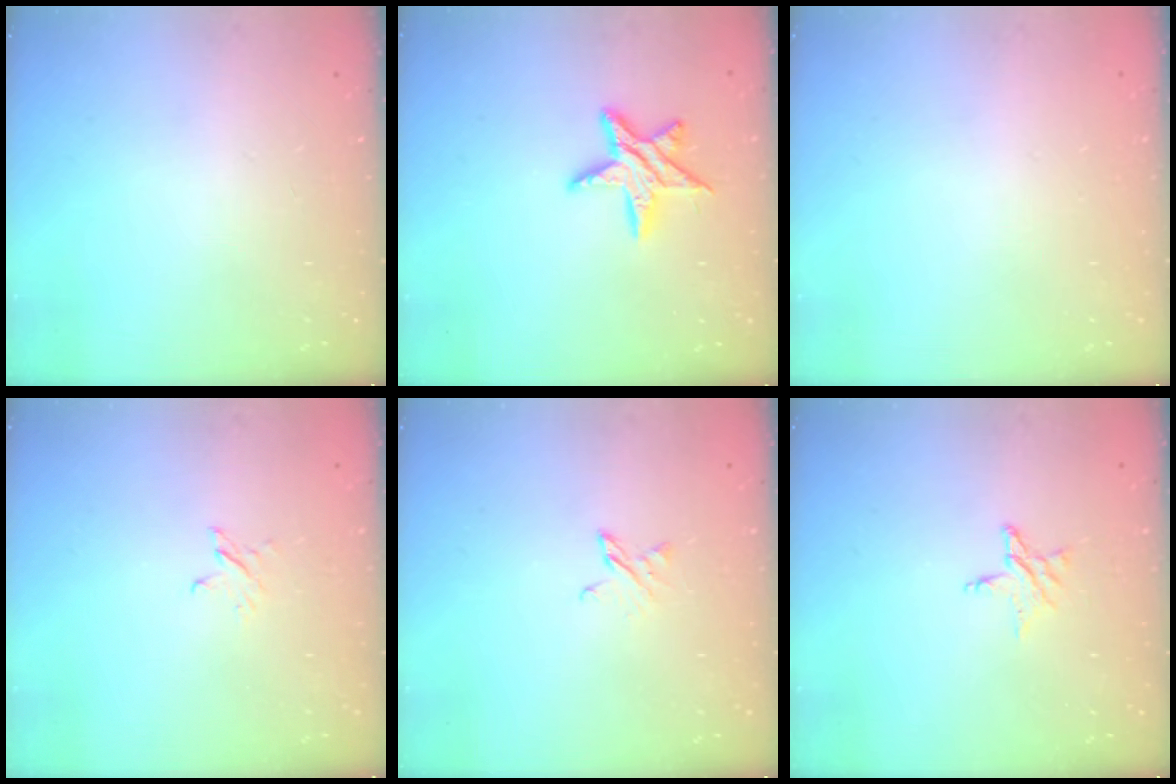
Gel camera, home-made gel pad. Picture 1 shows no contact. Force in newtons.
{"total": 10.6, "press": 10.6, "slide": 0.5}
{"total": 0.0}
{"total": 2.4, "press": 2.4, "slide": 0.3}
{"total": 3.3, "press": 3.3, "slide": 0.4}
{"total": 5.6, "press": 5.5, "slide": 0.5}